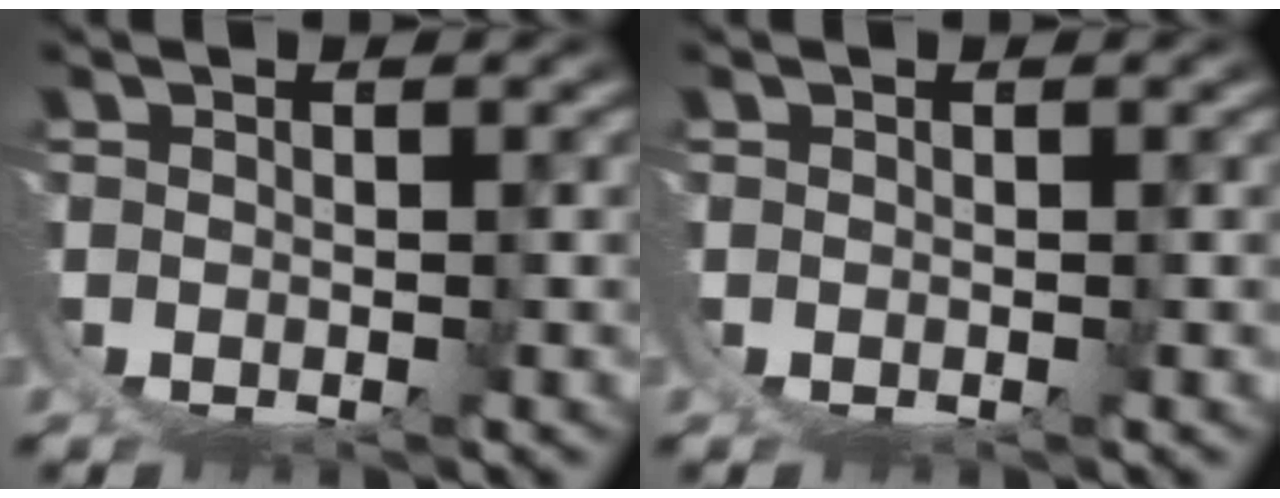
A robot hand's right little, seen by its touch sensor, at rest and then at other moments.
{"total": 0.0}